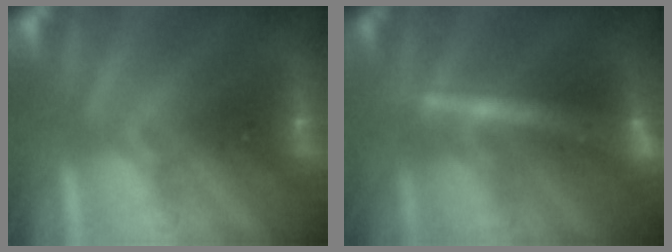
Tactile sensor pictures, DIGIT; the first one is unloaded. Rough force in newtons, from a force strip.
{"total": 2.4}